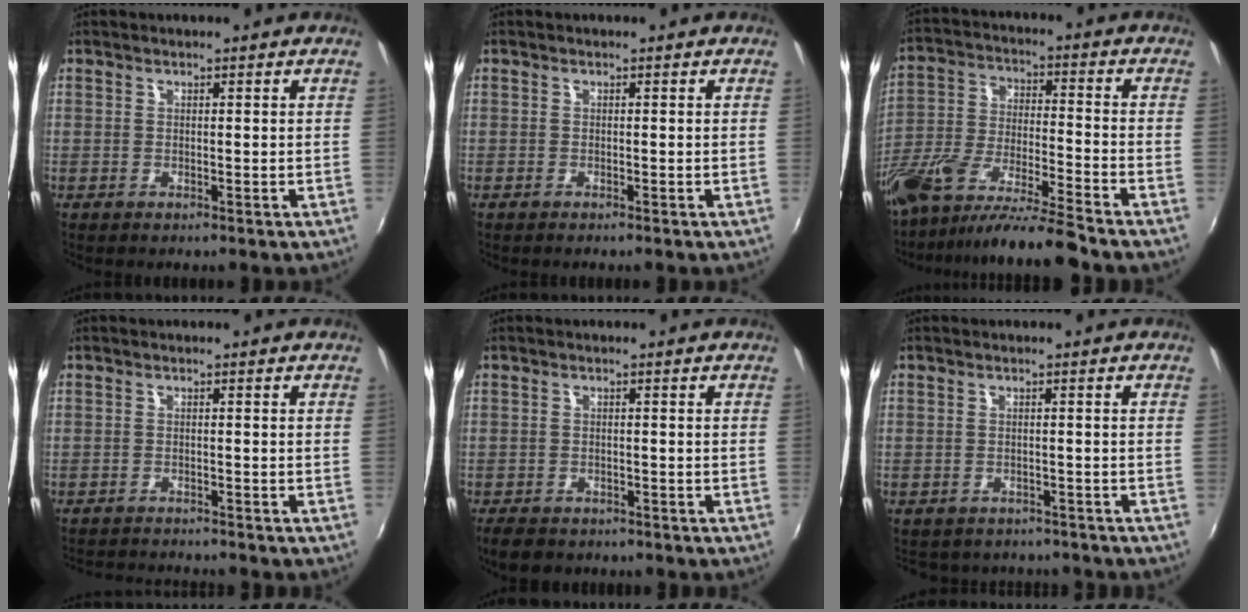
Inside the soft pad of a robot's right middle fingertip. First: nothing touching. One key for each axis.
{"total": 0.6, "fx": -0.5, "fy": 0.1, "fz": 0.2, "tx": -0.003, "ty": -0.002, "tz": -0.011}
{"total": 15.4, "fx": -13.0, "fy": 0.4, "fz": 8.3, "tx": -0.170, "ty": -0.027, "tz": -0.239}
{"total": 5.8, "fx": -5.6, "fy": 0.3, "fz": 1.3, "tx": -0.041, "ty": -0.008, "tz": -0.090}
{"total": 5.7, "fx": -4.6, "fy": 2.7, "fz": 2.2, "tx": -0.060, "ty": -0.014, "tz": -0.075}
{"total": 6.4, "fx": -5.6, "fy": 2.6, "fz": 1.5, "tx": -0.036, "ty": -0.012, "tz": -0.076}